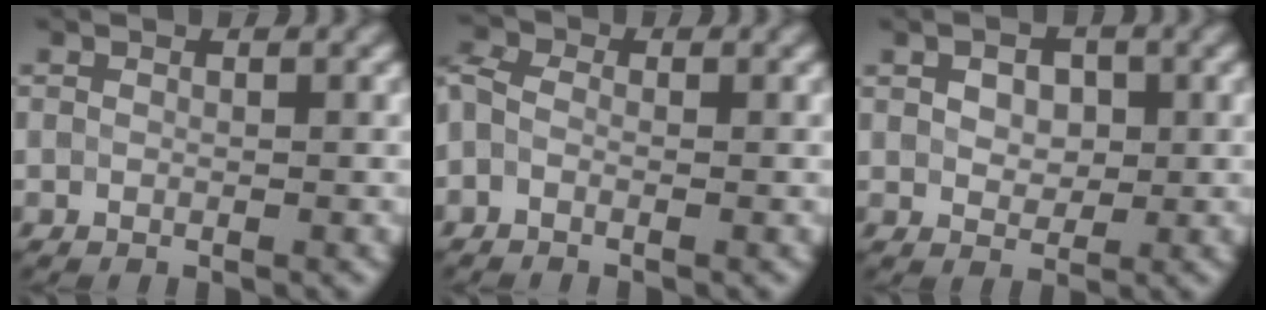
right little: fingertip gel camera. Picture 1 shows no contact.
{"total": 2.4, "force": [-0.3, 1.8, 1.5], "torque": [-0.031, 0.006, -0.029]}
{"total": 3.1, "force": [0.9, 2.2, 2.1], "torque": [-0.037, 0.007, 0.011]}